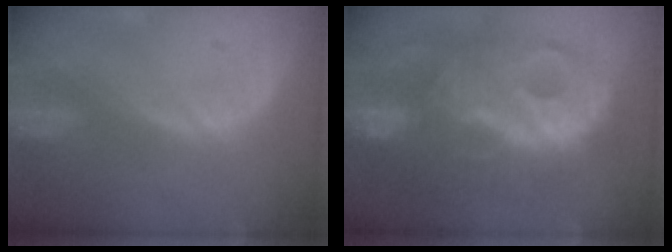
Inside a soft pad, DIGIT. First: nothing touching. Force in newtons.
{"total": 13.7, "press": 13.6, "slide": 1.1}